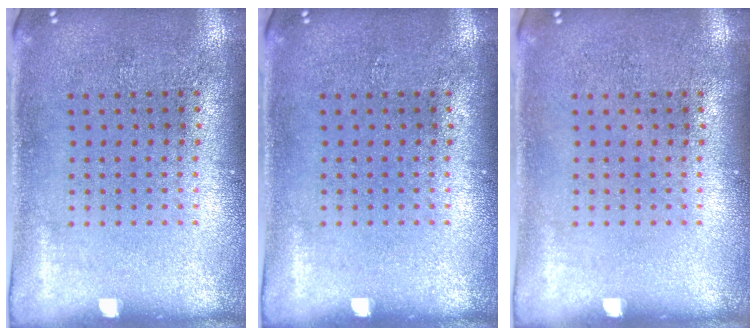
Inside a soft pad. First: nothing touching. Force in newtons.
{"total": 0.0}
{"total": 0.0}